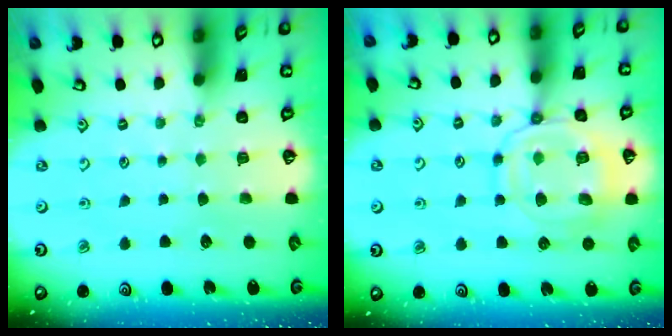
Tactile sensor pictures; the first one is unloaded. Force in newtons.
{"total": 13.4, "press": 13.3, "slide": 1.0}